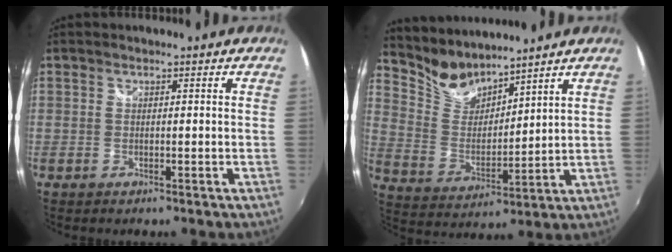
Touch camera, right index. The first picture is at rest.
{"total": 8.8, "force": [8.2, 2.4, 2.0], "torque": [-0.046, -0.005, 0.168]}